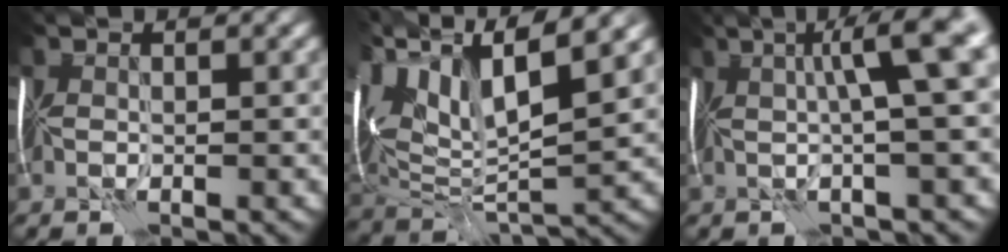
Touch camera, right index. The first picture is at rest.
{"total": 12.9, "force": [6.1, 4.6, 10.4], "torque": [-0.213, 0.021, 0.107]}
{"total": 7.9, "force": [1.9, 1.6, 7.5], "torque": [-0.080, 0.021, 0.026]}